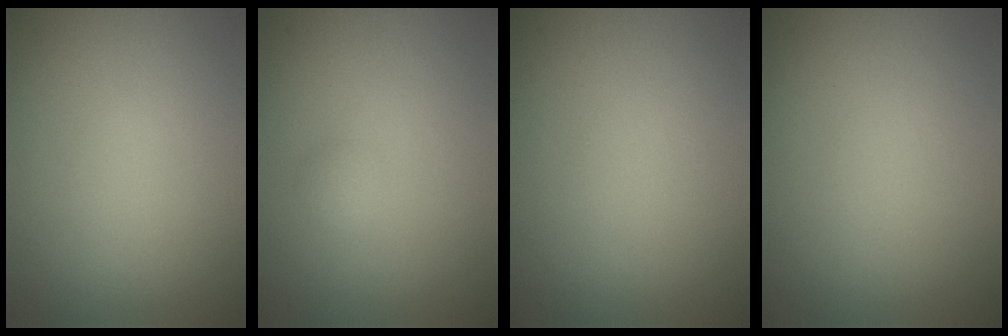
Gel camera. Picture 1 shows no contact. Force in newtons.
{"total": 0.8, "press": 0.8, "slide": 0.0}
{"total": 0.0}
{"total": 0.0}